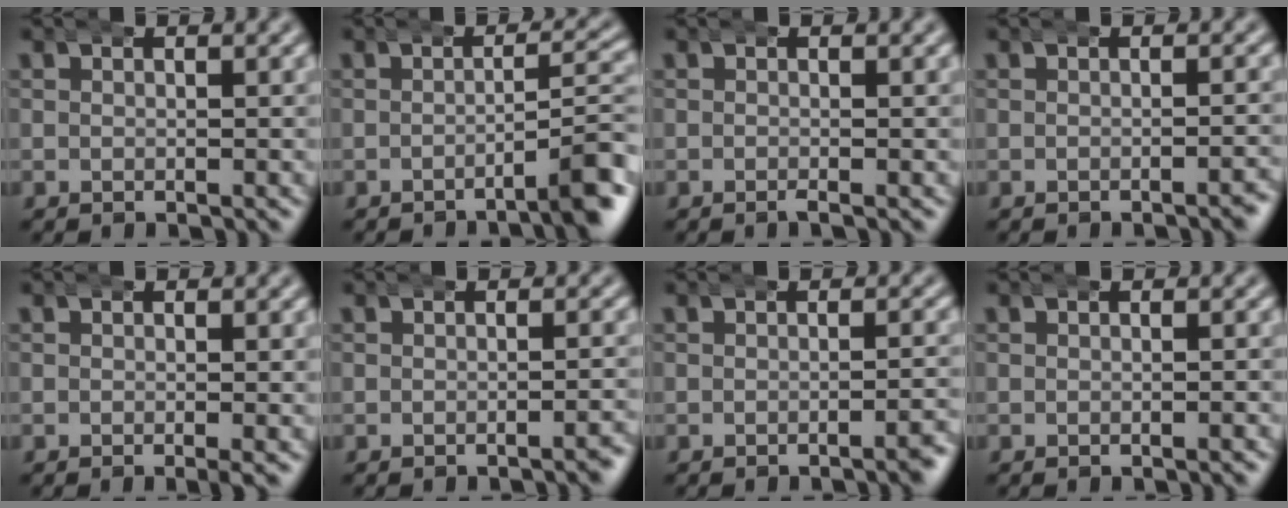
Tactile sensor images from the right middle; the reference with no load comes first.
{"total": 4.3, "force": [-2.3, 0.6, 3.6], "torque": [-0.041, 0.007, -0.042]}
{"total": 0.5, "force": [-0.4, -0.1, 0.4], "torque": [-0.004, 0.001, -0.008]}
{"total": 1.1, "force": [-0.9, 0.0, 0.5], "torque": [-0.003, 0.005, -0.018]}
{"total": 0.7, "force": [-0.2, -0.2, 0.6], "torque": [-0.009, 0.001, -0.006]}
{"total": 1.1, "force": [-0.9, 0.0, 0.6], "torque": [-0.004, 0.005, -0.019]}
{"total": 1.5, "force": [-1.1, 0.1, 1.0], "torque": [-0.009, 0.005, -0.023]}
{"total": 0.0}